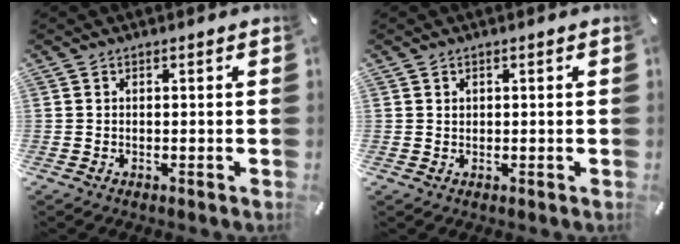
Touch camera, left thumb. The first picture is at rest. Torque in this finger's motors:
{"motor_torque": [0.06, -0.12, 0.04, -0.08, -0.02]}